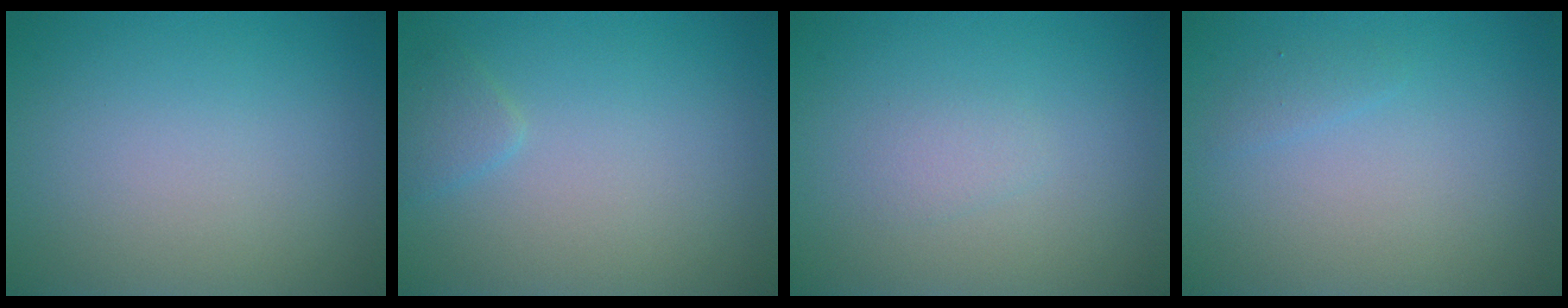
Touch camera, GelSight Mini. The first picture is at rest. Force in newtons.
{"total": 1.2, "press": 1.2, "slide": 0.1}
{"total": 0.9, "press": 0.9, "slide": 0.1}
{"total": 0.7, "press": 0.7, "slide": 0.1}